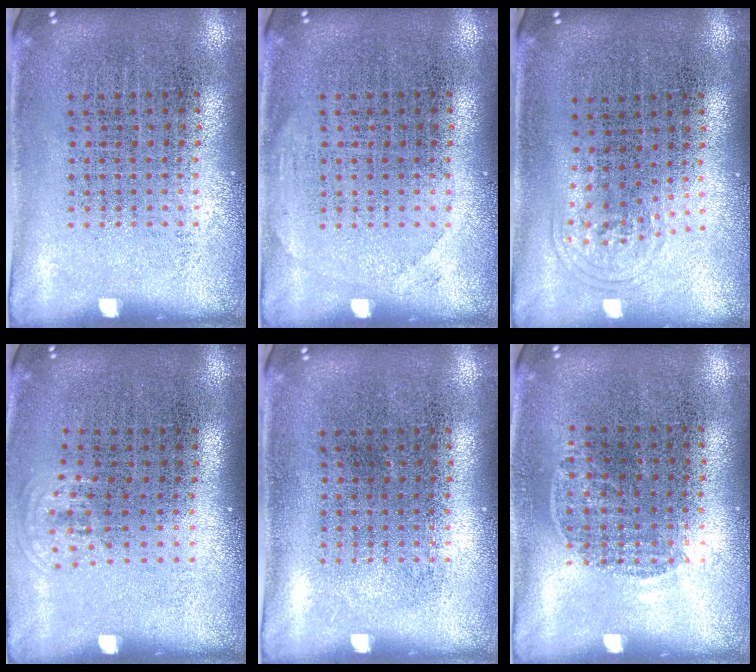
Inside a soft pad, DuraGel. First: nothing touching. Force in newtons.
{"total": 0.8, "press": 0.8, "slide": 0.2}
{"total": 0.9, "press": 0.6, "slide": 0.7}
{"total": 0.7, "press": 0.5, "slide": 0.4}
{"total": 0.0}
{"total": 0.5, "press": 0.2, "slide": 0.5}